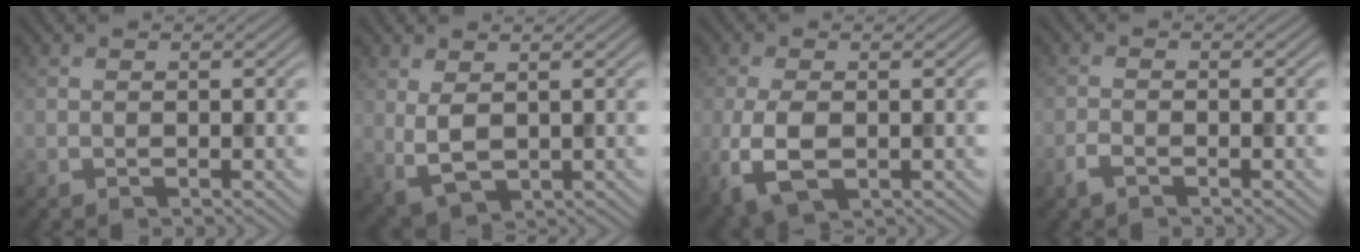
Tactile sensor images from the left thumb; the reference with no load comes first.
{"total": 4.0, "force": [1.0, 2.2, 3.3], "torque": [-0.081, -0.006, 0.024]}
{"total": 5.9, "force": [-1.4, 3.2, 4.8], "torque": [-0.124, -0.013, -0.024]}
{"total": 1.6, "force": [-1.2, 0.5, 1.0], "torque": [-0.026, -0.002, -0.029]}